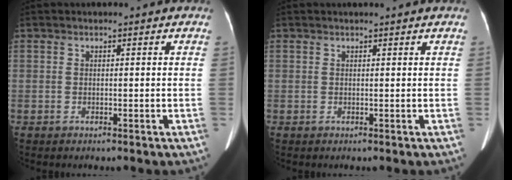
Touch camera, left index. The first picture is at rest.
{"total": 2.3, "force": [2.1, -0.3, 0.9], "torque": [-0.009, -0.005, 0.019]}